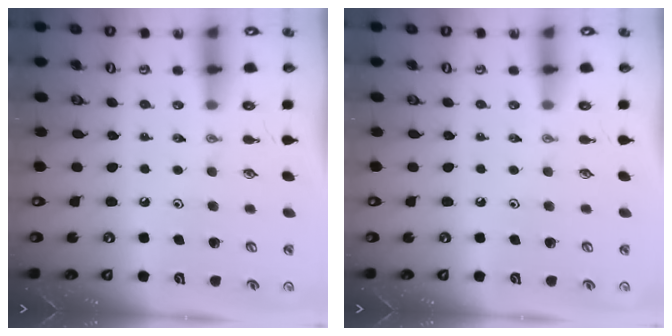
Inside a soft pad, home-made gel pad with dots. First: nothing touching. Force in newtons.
{"total": 0.0}